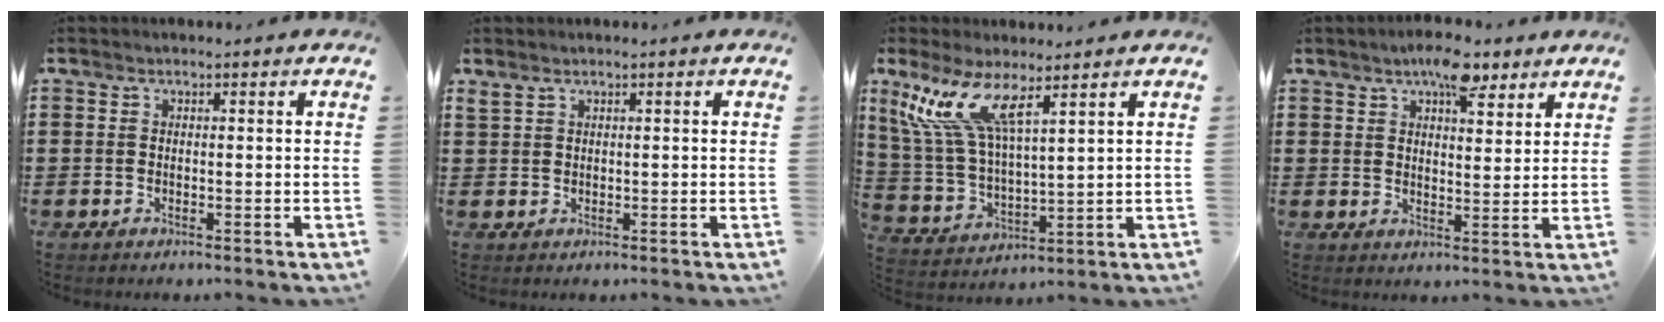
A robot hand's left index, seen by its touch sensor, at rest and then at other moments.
{"total": 1.0, "force": [0.8, 0.4, 0.5], "torque": [-0.013, 0.002, 0.015]}
{"total": 10.5, "force": [6.7, 2.7, 7.6], "torque": [-0.182, -0.018, 0.120]}
{"total": 6.9, "force": [4.9, 2.5, 4.1], "torque": [-0.059, -0.011, 0.081]}